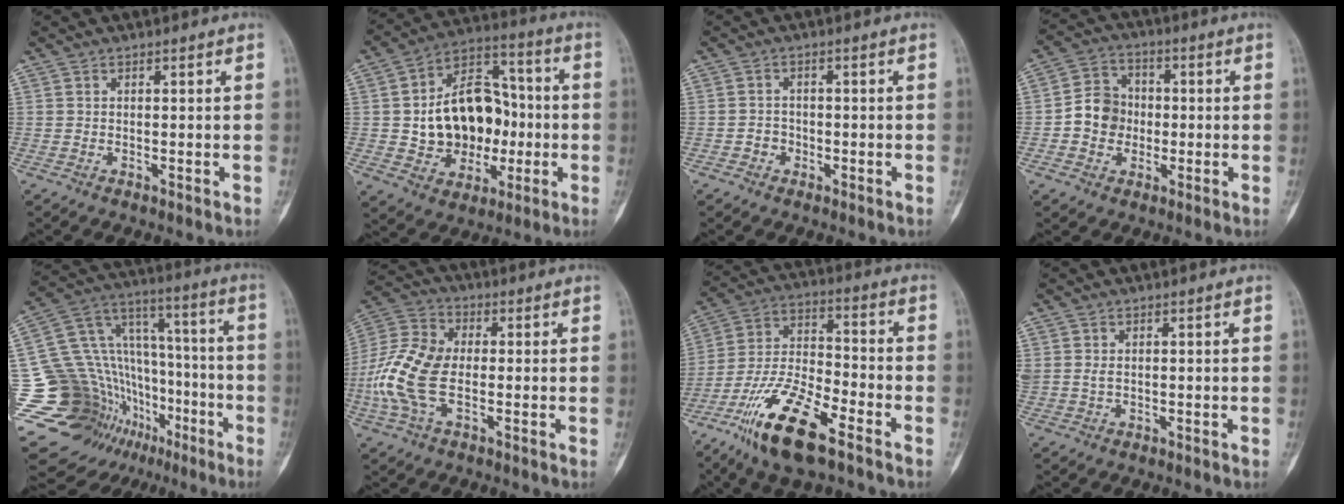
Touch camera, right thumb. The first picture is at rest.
{"total": 18.7, "force": [-0.9, 13.6, 12.7], "torque": [-0.153, 0.034, -0.006]}
{"total": 2.0, "force": [-0.9, 1.8, 0.3], "torque": [0.011, 0.010, -0.021]}
{"total": 8.3, "force": [-1.1, 7.4, 3.6], "torque": [-0.031, 0.022, -0.029]}
{"total": 28.8, "force": [-11.6, 20.5, 16.5], "torque": [-0.260, 0.129, -0.170]}
{"total": 13.5, "force": [-1.9, 7.7, 10.9], "torque": [-0.245, 0.021, -0.041]}
{"total": 16.4, "force": [-9.9, 5.1, 12.0], "torque": [-0.233, 0.050, -0.188]}
{"total": 1.7, "force": [0.4, 1.3, 1.1], "torque": [-0.023, 0.000, 0.016]}